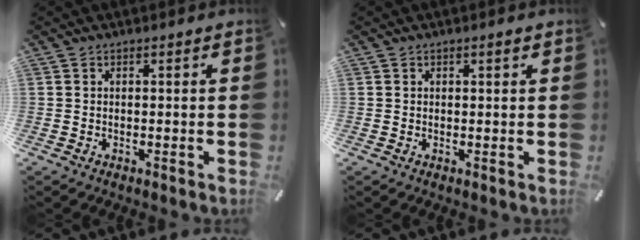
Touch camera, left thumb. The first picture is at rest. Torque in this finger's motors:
{"motor_torque": [0.18, 0.14, 0.00, -0.07, 0.06]}